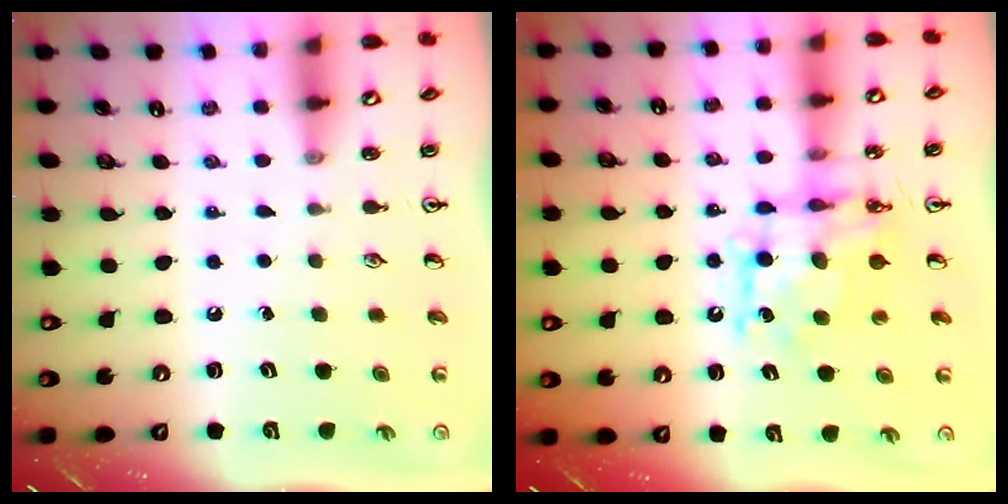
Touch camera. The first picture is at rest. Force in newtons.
{"total": 10.3, "press": 10.3, "slide": 0.4}